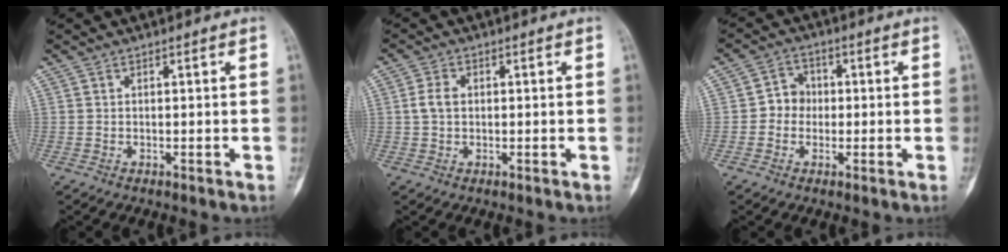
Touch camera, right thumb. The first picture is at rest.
{"total": 3.1, "force": [0.3, 2.2, 2.2], "torque": [-0.047, 0.007, 0.003]}
{"total": 4.5, "force": [-0.4, 4.1, 1.8], "torque": [-0.003, 0.013, -0.018]}